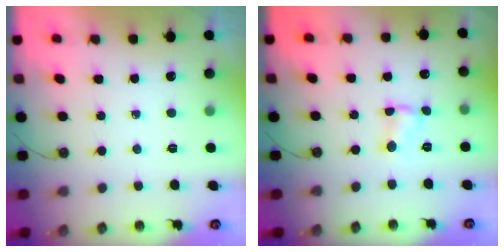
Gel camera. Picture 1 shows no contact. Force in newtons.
{"total": 2.2, "press": 2.1, "slide": 0.3}